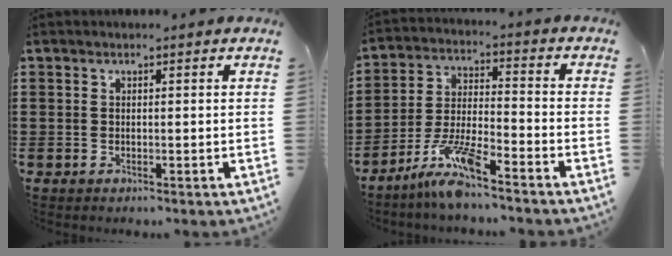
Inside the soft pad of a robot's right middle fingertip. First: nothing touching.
{"total": 8.3, "force": [-6.6, 0.8, 5.0], "torque": [-0.111, -0.007, -0.129]}